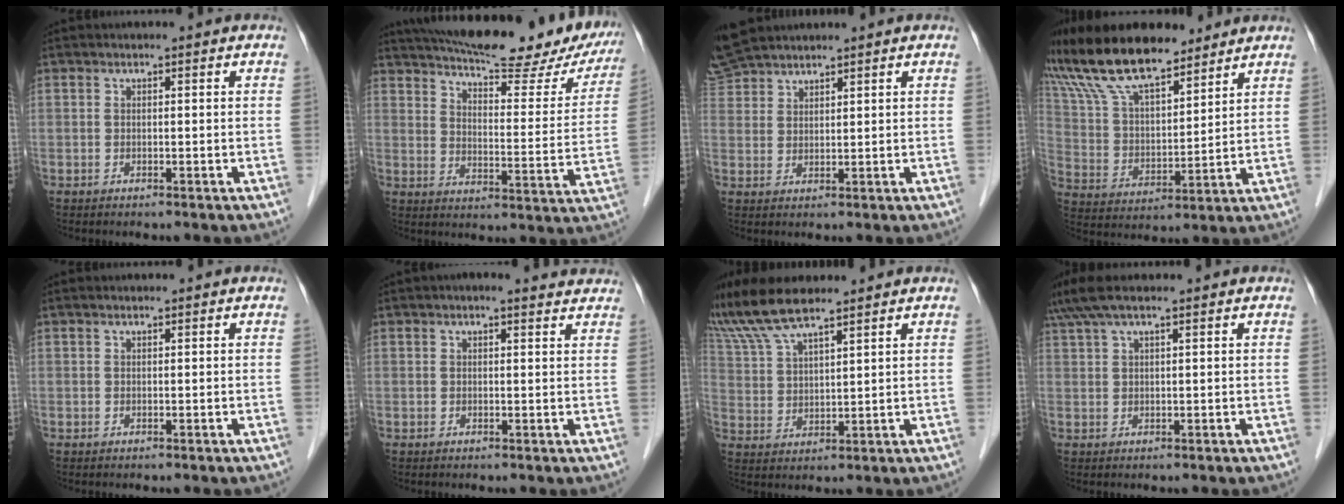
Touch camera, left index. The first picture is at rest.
{"total": 27.0, "force": [22.8, 5.9, 13.2], "torque": [-0.205, -0.019, 0.286]}
{"total": 6.4, "force": [6.1, 1.1, 1.6], "torque": [-0.046, 0.023, 0.127]}
{"total": 16.2, "force": [13.5, 4.4, 7.9], "torque": [-0.163, 0.024, 0.257]}
{"total": 0.0}
{"total": 5.0, "force": [4.3, 1.1, 2.3], "torque": [-0.025, 0.016, 0.039]}
{"total": 10.7, "force": [9.3, 1.1, 5.3], "torque": [-0.115, 0.018, 0.185]}
{"total": 6.2, "force": [4.8, 0.4, 4.0], "torque": [-0.081, 0.041, 0.090]}